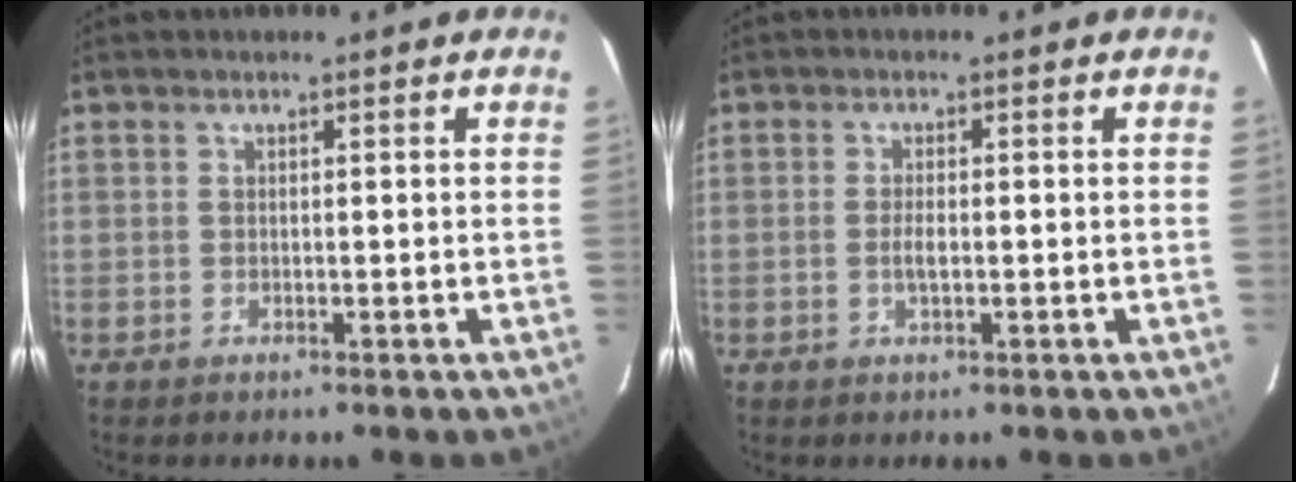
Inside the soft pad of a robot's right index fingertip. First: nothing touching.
{"total": 2.0, "force": [-0.4, 0.7, 1.8], "torque": [-0.035, -0.003, -0.007]}